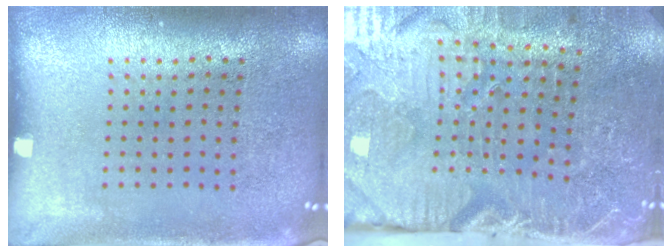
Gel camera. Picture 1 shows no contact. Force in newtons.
{"total": 4.1, "press": 4.0, "slide": 1.0}